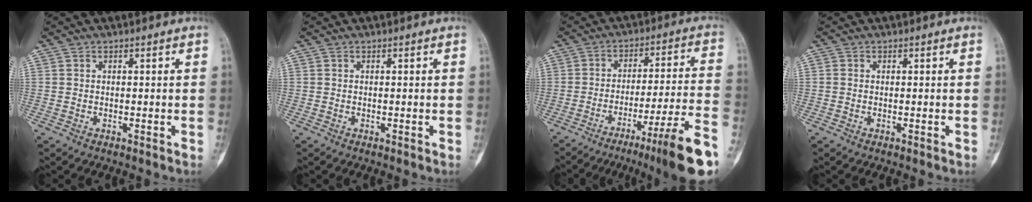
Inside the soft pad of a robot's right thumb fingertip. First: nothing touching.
{"total": 0.0}
{"total": 16.5, "force": [-10.5, 0.2, 12.6], "torque": [-0.162, 0.056, -0.156]}
{"total": 0.6, "force": [0.0, 0.5, 0.3], "torque": [-0.007, 0.000, -0.003]}